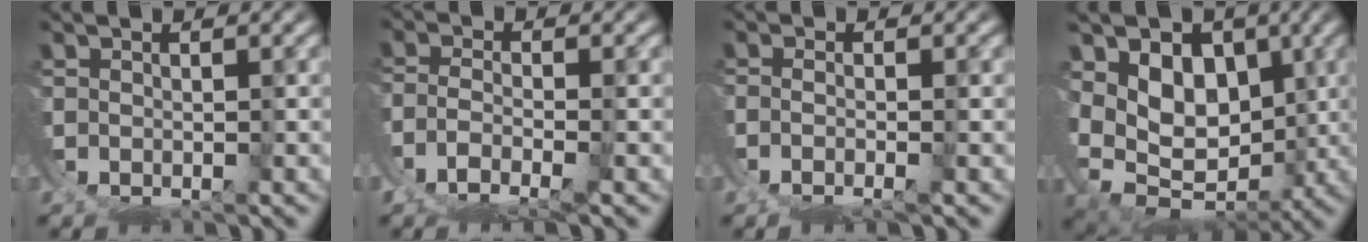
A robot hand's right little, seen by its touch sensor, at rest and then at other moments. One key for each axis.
{"total": 3.1, "fx": -1.2, "fy": 1.3, "fz": 2.6, "tx": -0.059, "ty": -0.014, "tz": -0.013}
{"total": 1.7, "fx": -0.6, "fy": -0.6, "fz": 1.4, "tx": -0.022, "ty": -0.002, "tz": -0.008}
{"total": 10.4, "fx": 1.3, "fy": 8.5, "fz": 5.8, "tx": -0.137, "ty": -0.036, "tz": 0.031}